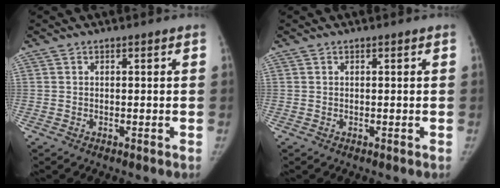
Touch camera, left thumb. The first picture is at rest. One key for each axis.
{"total": 0.0}